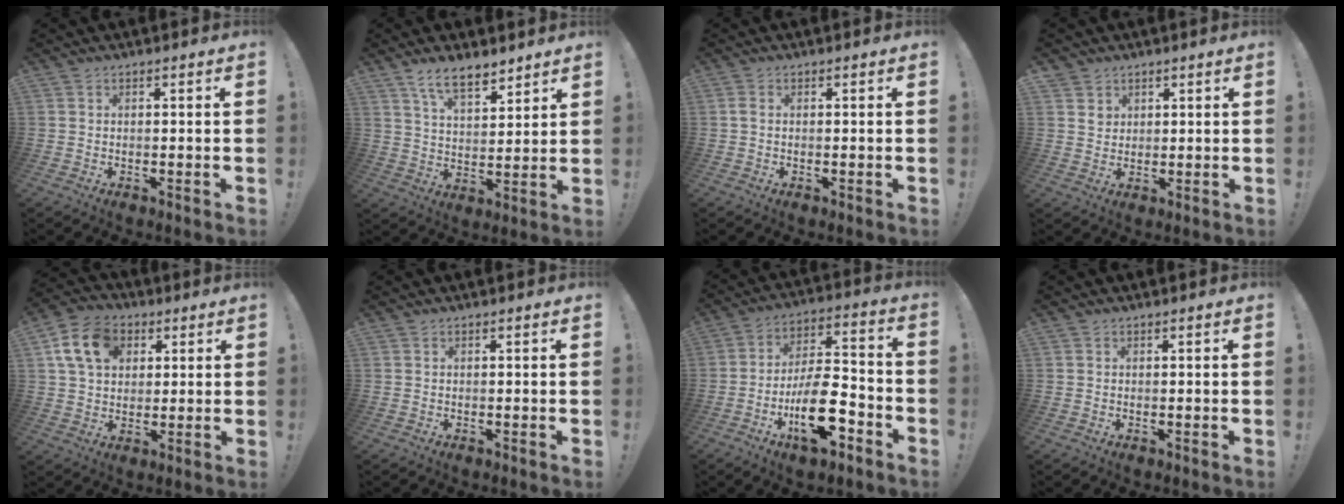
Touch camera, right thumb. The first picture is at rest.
{"total": 9.7, "force": [7.3, 3.6, 5.3], "torque": [-0.090, -0.040, 0.137]}
{"total": 0.9, "force": [0.0, 0.4, 0.8], "torque": [-0.018, 0.005, 0.000]}
{"total": 4.8, "force": [2.8, 4.0, 0.4], "torque": [0.005, -0.027, 0.051]}
{"total": 13.4, "force": [4.9, 10.1, 7.3], "torque": [-0.116, -0.004, 0.100]}
{"total": 0.0}
{"total": 18.8, "force": [-8.3, 8.2, 14.7], "torque": [-0.253, 0.055, -0.128]}
{"total": 0.0}